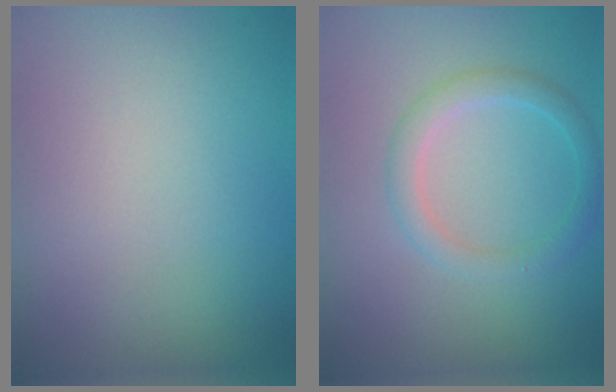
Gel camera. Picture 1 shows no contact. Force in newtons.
{"total": 2.4, "press": 2.4, "slide": 0.1}